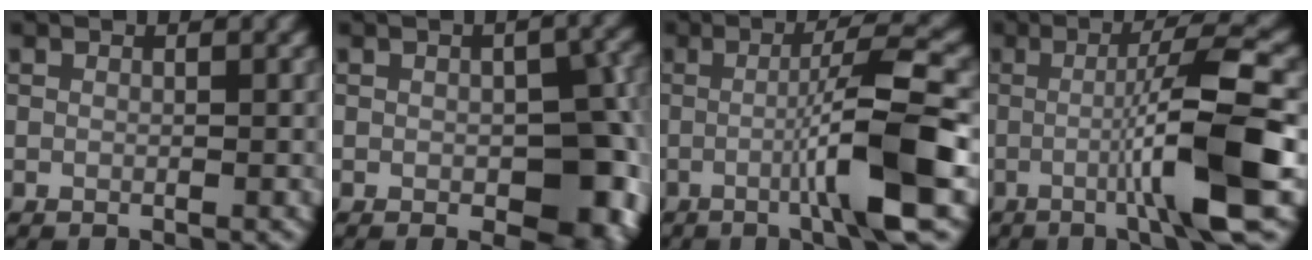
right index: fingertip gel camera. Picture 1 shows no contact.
{"total": 9.0, "force": [-1.5, 5.0, 7.3], "torque": [-0.087, -0.016, -0.010]}
{"total": 7.9, "force": [-1.7, 0.7, 7.7], "torque": [-0.113, 0.015, -0.036]}
{"total": 8.6, "force": [-1.7, 0.8, 8.4], "torque": [-0.123, 0.013, -0.034]}